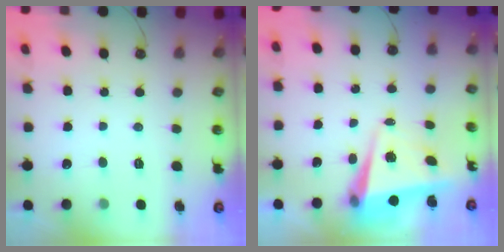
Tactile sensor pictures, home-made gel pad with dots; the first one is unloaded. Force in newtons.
{"total": 6.2, "press": 5.9, "slide": 1.8}